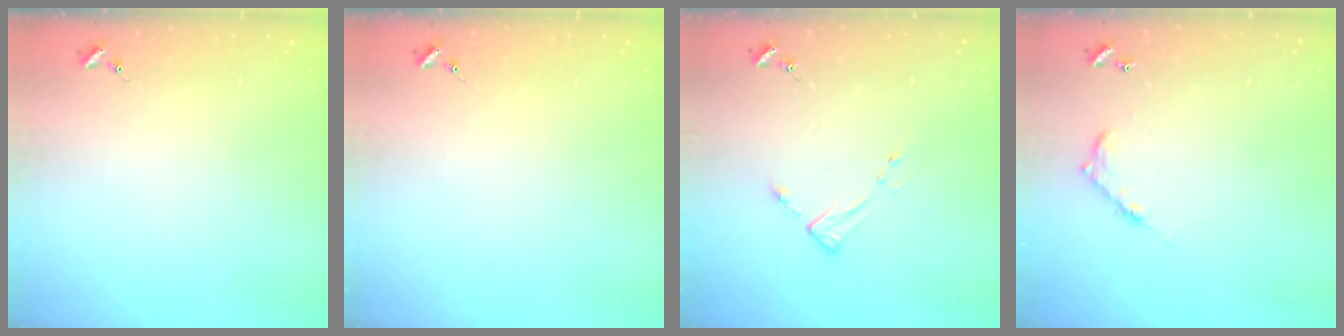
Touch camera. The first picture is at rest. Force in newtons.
{"total": 0.0}
{"total": 3.0, "press": 3.0, "slide": 0.5}
{"total": 7.1, "press": 7.1, "slide": 0.5}